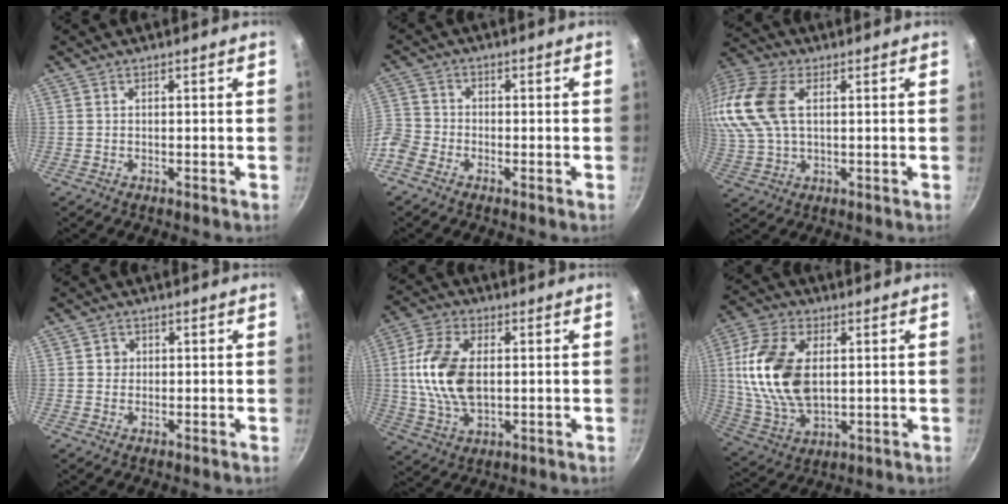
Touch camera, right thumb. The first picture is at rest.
{"total": 7.1, "force": [-3.6, 5.3, 2.9], "torque": [-0.064, 0.030, -0.091]}
{"total": 15.3, "force": [3.7, 9.5, 11.5], "torque": [-0.254, 0.019, 0.066]}
{"total": 1.9, "force": [0.3, 1.8, 0.4], "torque": [0.003, 0.003, 0.001]}
{"total": 13.8, "force": [1.2, 8.2, 11.0], "torque": [-0.205, 0.004, 0.020]}
{"total": 17.5, "force": [2.5, 10.6, 13.8], "torque": [-0.256, -0.004, 0.053]}